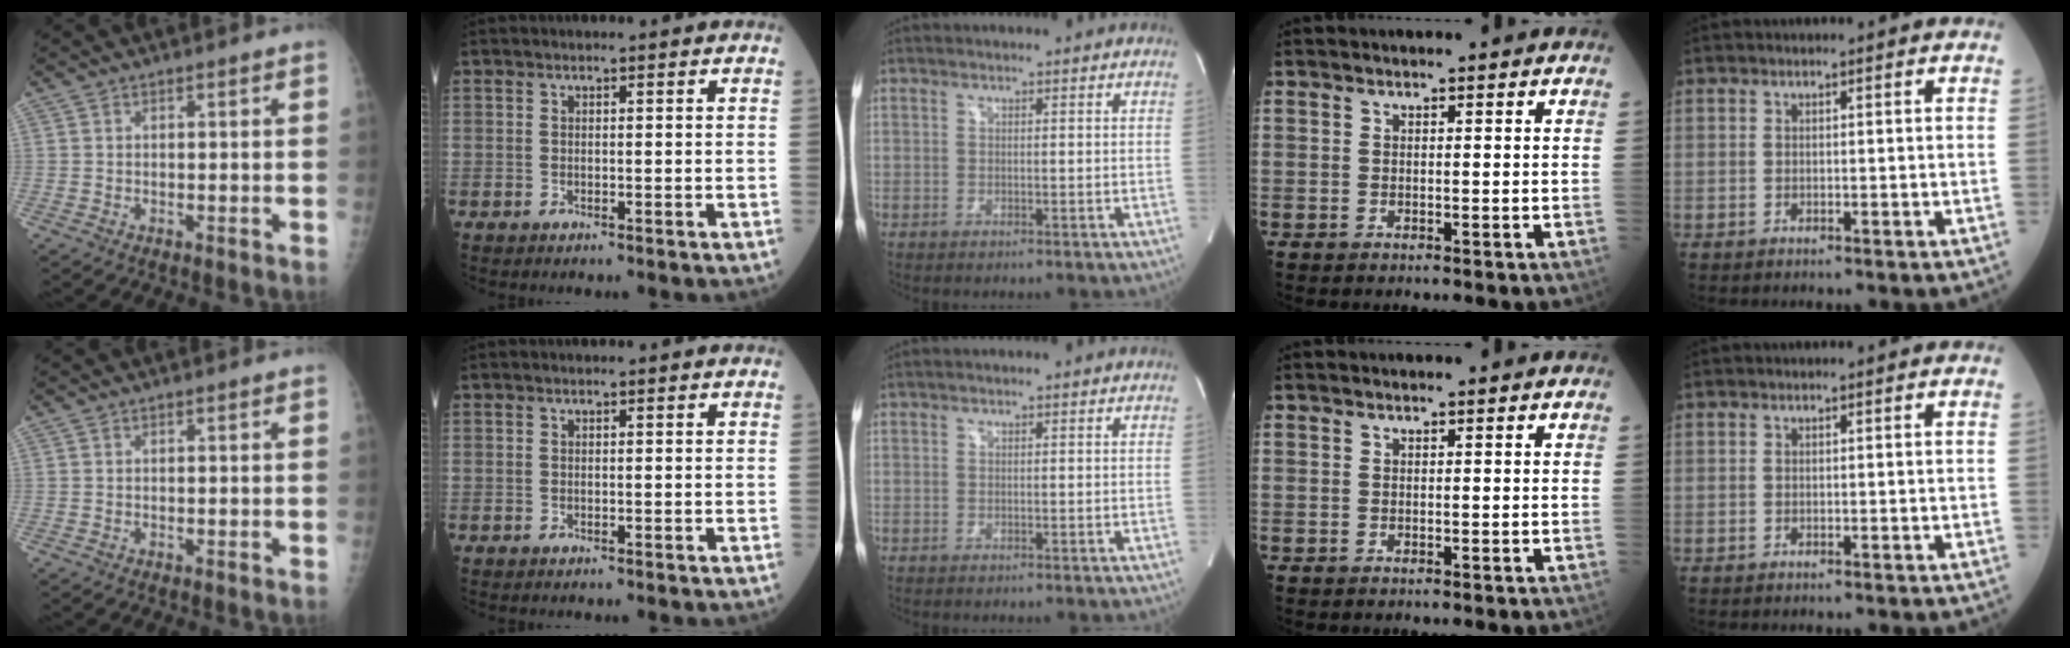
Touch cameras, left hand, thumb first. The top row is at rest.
{}